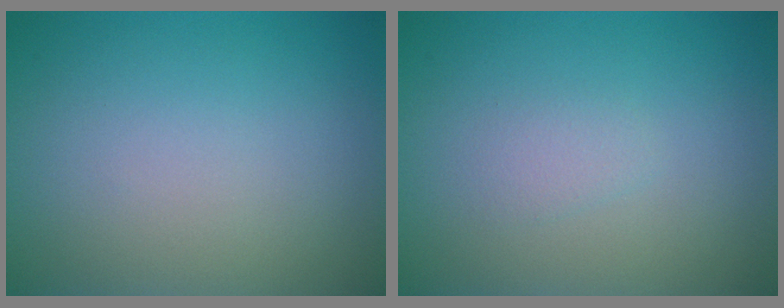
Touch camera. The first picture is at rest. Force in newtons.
{"total": 0.9, "press": 0.9, "slide": 0.1}